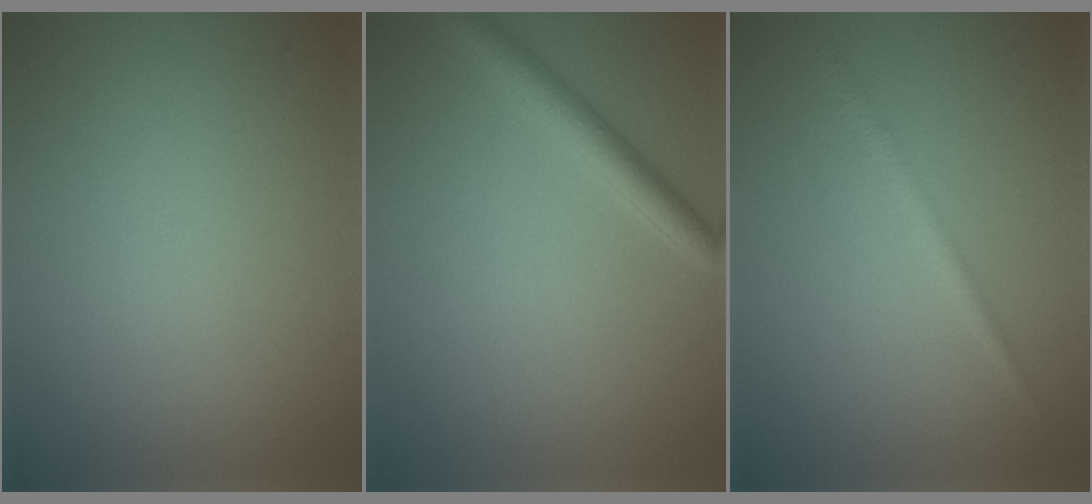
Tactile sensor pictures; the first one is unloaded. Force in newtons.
{"total": 2.7, "press": 2.7, "slide": 0.0}
{"total": 1.5, "press": 1.5, "slide": 0.1}